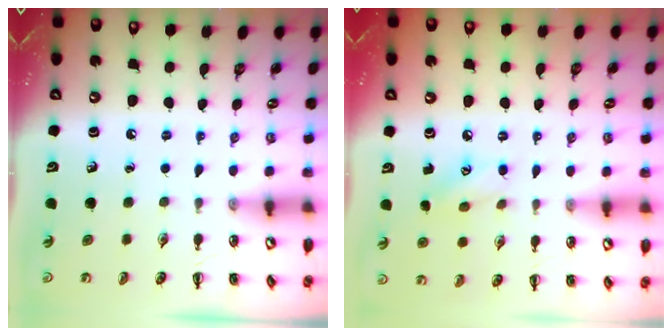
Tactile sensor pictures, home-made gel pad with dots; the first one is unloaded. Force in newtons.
{"total": 6.7, "press": 6.5, "slide": 1.4}